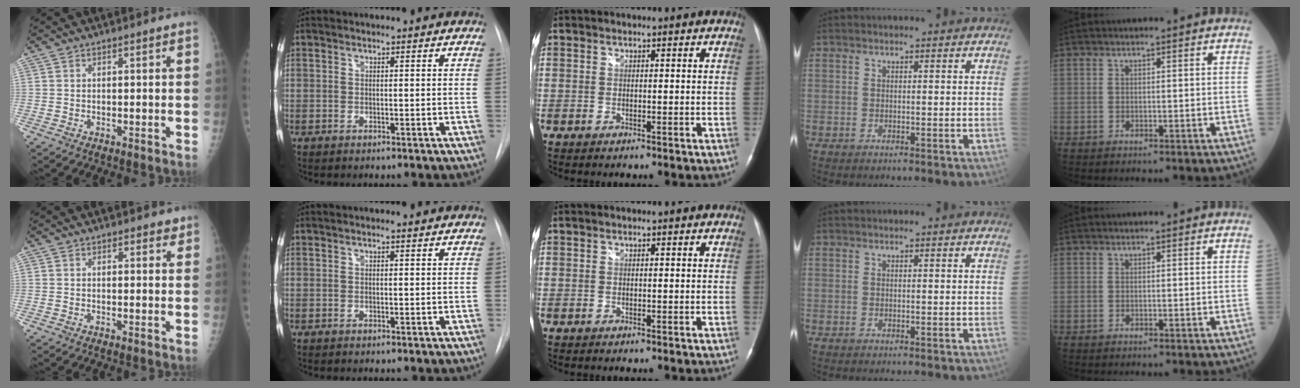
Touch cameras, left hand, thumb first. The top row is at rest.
{"thumb": {"total": 1.7, "force": [1.2, 0.9, 0.7], "torque": [0.008, -0.005, 0.010]}, "index": {"total": 0.6, "force": [0.6, 0.0, 0.3], "torque": [-0.010, 0.008, 0.011]}}